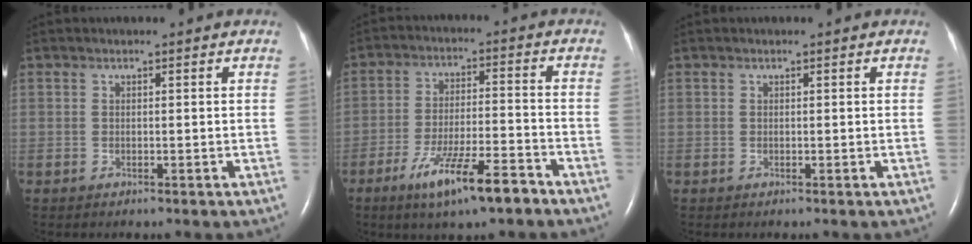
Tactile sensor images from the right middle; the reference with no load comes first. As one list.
[{"total": 10.8, "force": [-7.0, 1.3, 8.1], "torque": [-0.148, -0.015, -0.118]}, {"total": 0.0}]